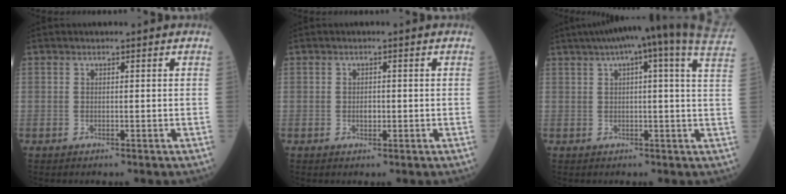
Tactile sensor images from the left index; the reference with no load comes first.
{"total": 1.5, "force": [-0.2, 1.0, 1.1], "torque": [-0.020, 0.002, 0.001]}
{"total": 21.4, "force": [17.0, 0.9, 13.0], "torque": [-0.202, 0.027, 0.209]}